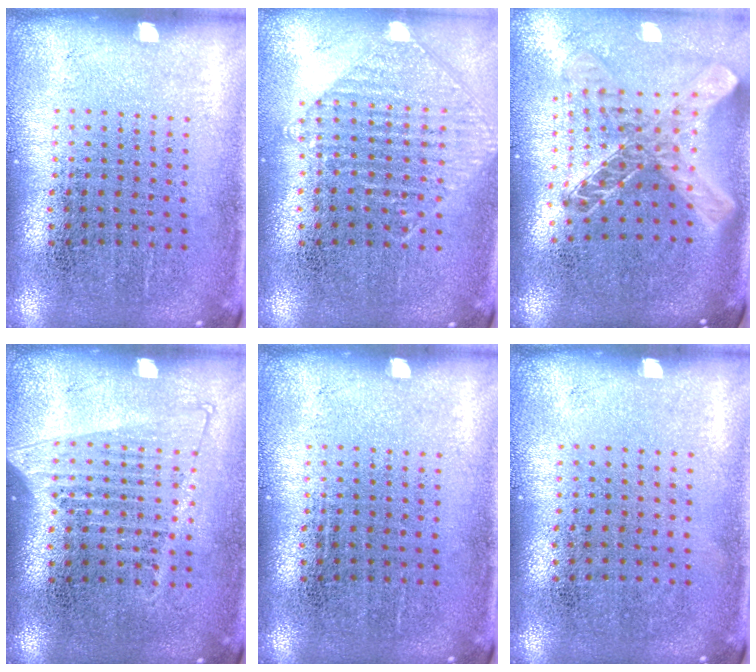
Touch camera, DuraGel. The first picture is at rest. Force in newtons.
{"total": 0.9, "press": 0.9, "slide": 0.1}
{"total": 1.6, "press": 1.4, "slide": 0.8}
{"total": 1.3, "press": 1.1, "slide": 0.5}
{"total": 0.0}
{"total": 0.0}